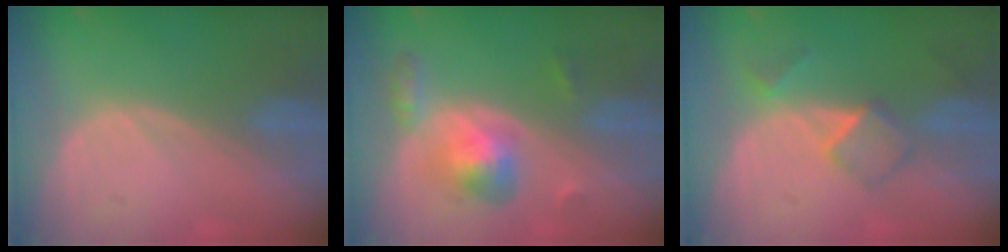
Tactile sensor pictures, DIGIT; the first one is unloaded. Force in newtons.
{"total": 5.5, "press": 5.5, "slide": 0.2}
{"total": 5.1, "press": 4.4, "slide": 2.4}